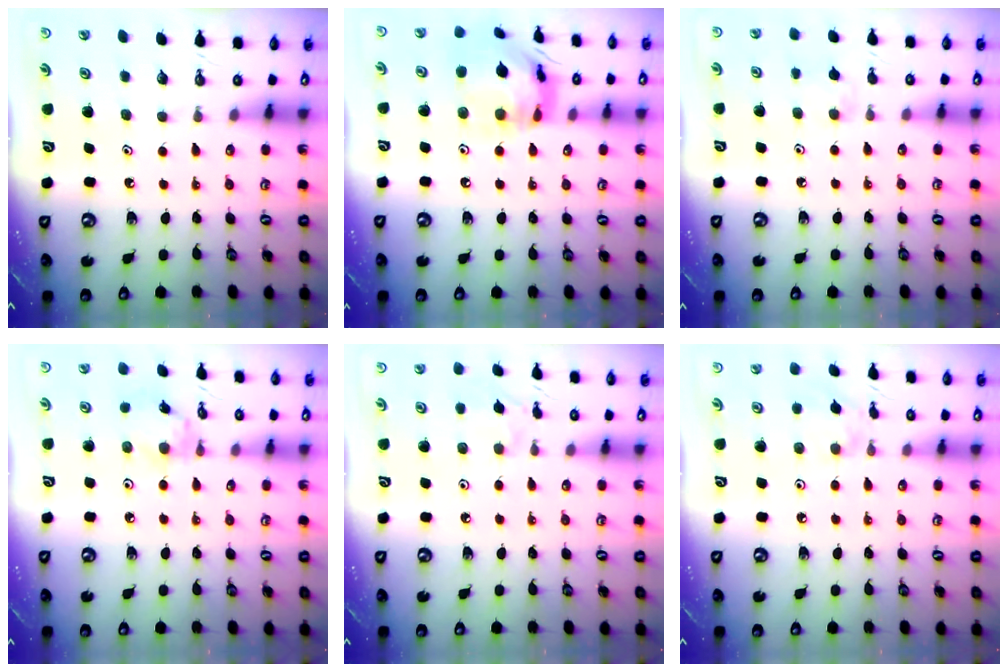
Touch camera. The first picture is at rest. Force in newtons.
{"total": 16.0, "press": 16.0, "slide": 1.6}
{"total": 5.5, "press": 5.4, "slide": 0.8}
{"total": 2.4, "press": 2.4, "slide": 0.2}
{"total": 3.4, "press": 3.4, "slide": 0.6}
{"total": 3.0, "press": 3.0, "slide": 0.3}